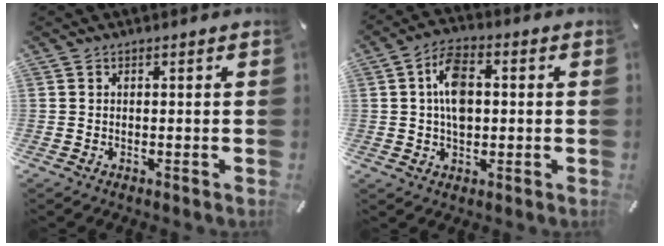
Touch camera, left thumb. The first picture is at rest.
{"total": 8.7, "force": [0.7, 5.5, 6.7], "torque": [-0.110, 0.007, 0.011]}